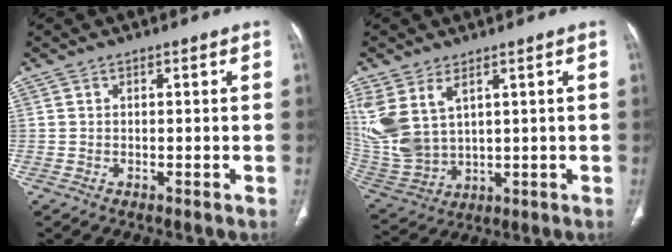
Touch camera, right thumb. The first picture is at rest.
{"total": 13.8, "force": [5.6, 8.4, 9.5], "torque": [-0.222, -0.019, 0.137]}